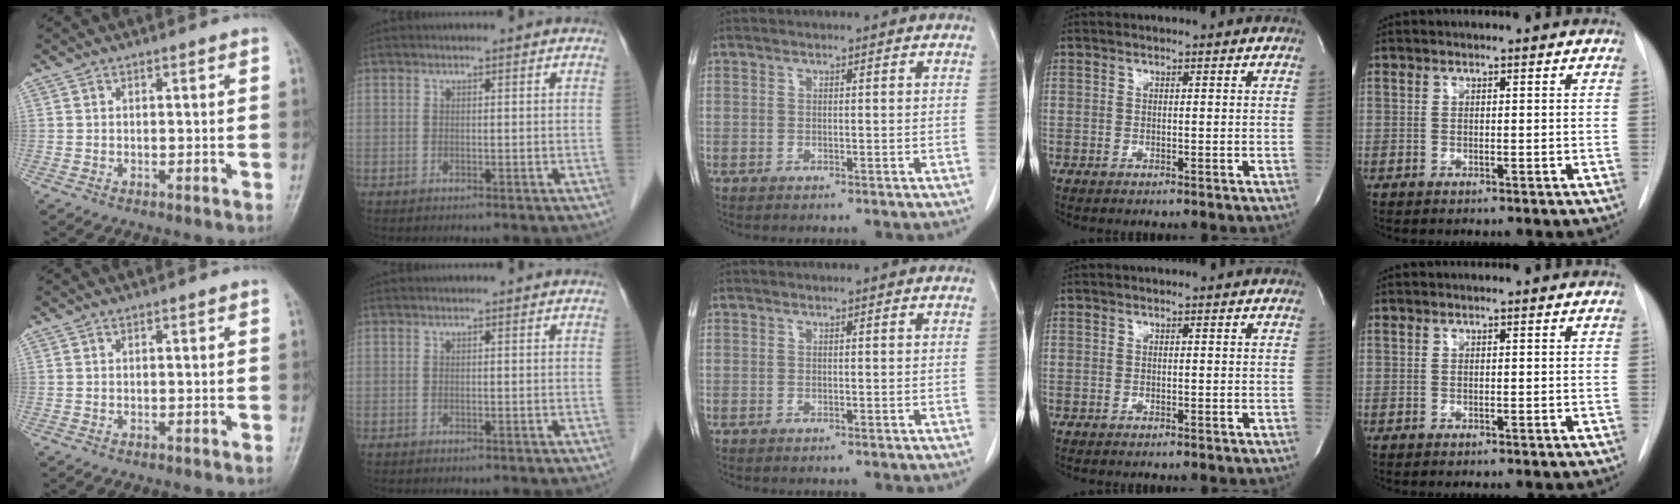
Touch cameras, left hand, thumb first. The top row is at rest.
{}